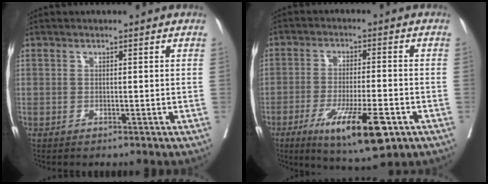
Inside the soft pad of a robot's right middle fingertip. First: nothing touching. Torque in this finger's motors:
{"motor_torque": [1.24, -0.90, 0.31, 0.15]}